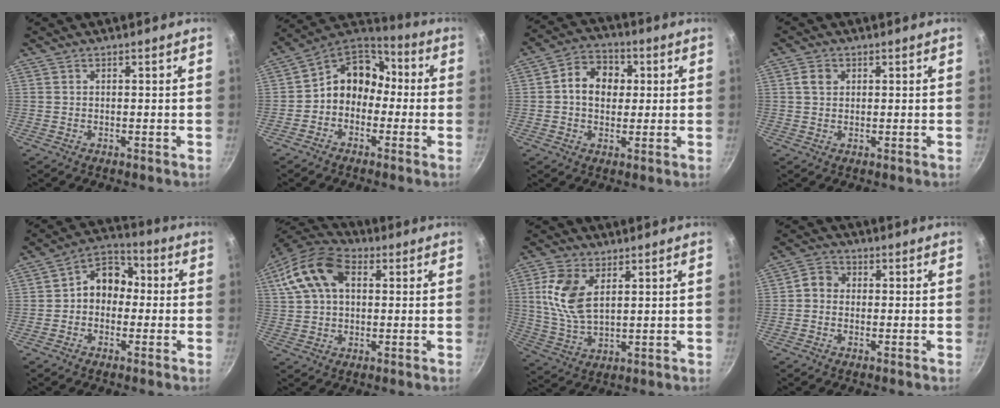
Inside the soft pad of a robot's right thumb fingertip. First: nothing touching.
{"total": 11.5, "force": [-1.3, 9.5, 6.4], "torque": [-0.065, 0.053, -0.046]}
{"total": 9.2, "force": [1.2, 7.2, 5.5], "torque": [-0.059, 0.012, 0.004]}
{"total": 2.7, "force": [0.9, 2.1, 1.5], "torque": [-0.017, 0.002, 0.015]}
{"total": 8.7, "force": [-0.2, 7.0, 5.2], "torque": [-0.032, 0.032, -0.027]}
{"total": 14.1, "force": [3.8, 9.1, 10.1], "torque": [-0.180, 0.023, 0.053]}
{"total": 10.3, "force": [3.1, 5.8, 8.0], "torque": [-0.159, -0.014, 0.066]}
{"total": 3.5, "force": [-0.2, 3.1, 1.7], "torque": [-0.019, 0.009, -0.018]}